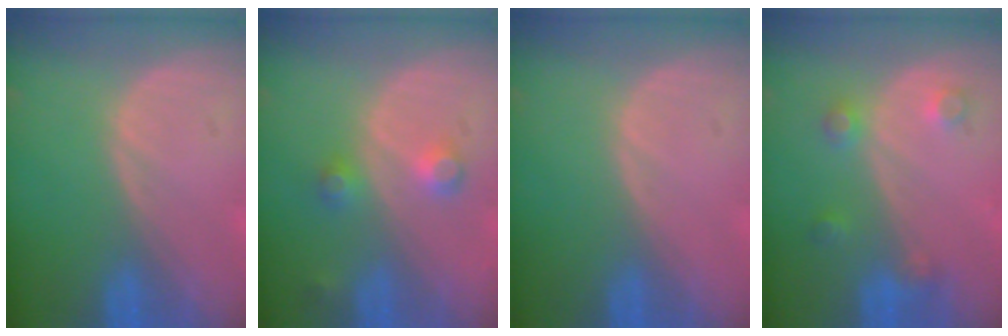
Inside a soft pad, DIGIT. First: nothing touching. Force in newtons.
{"total": 3.6, "press": 3.4, "slide": 1.1}
{"total": 0.0}
{"total": 3.6, "press": 3.3, "slide": 1.5}